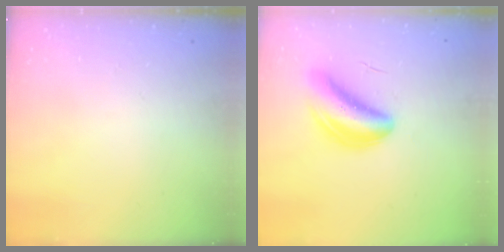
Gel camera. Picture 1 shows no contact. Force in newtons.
{"total": 6.6, "press": 6.1, "slide": 2.7}